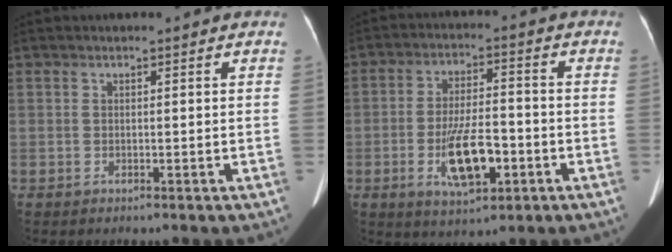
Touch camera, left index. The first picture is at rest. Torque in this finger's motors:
{"motor_torque": [1.32, 0.36, 0.45, 0.20]}